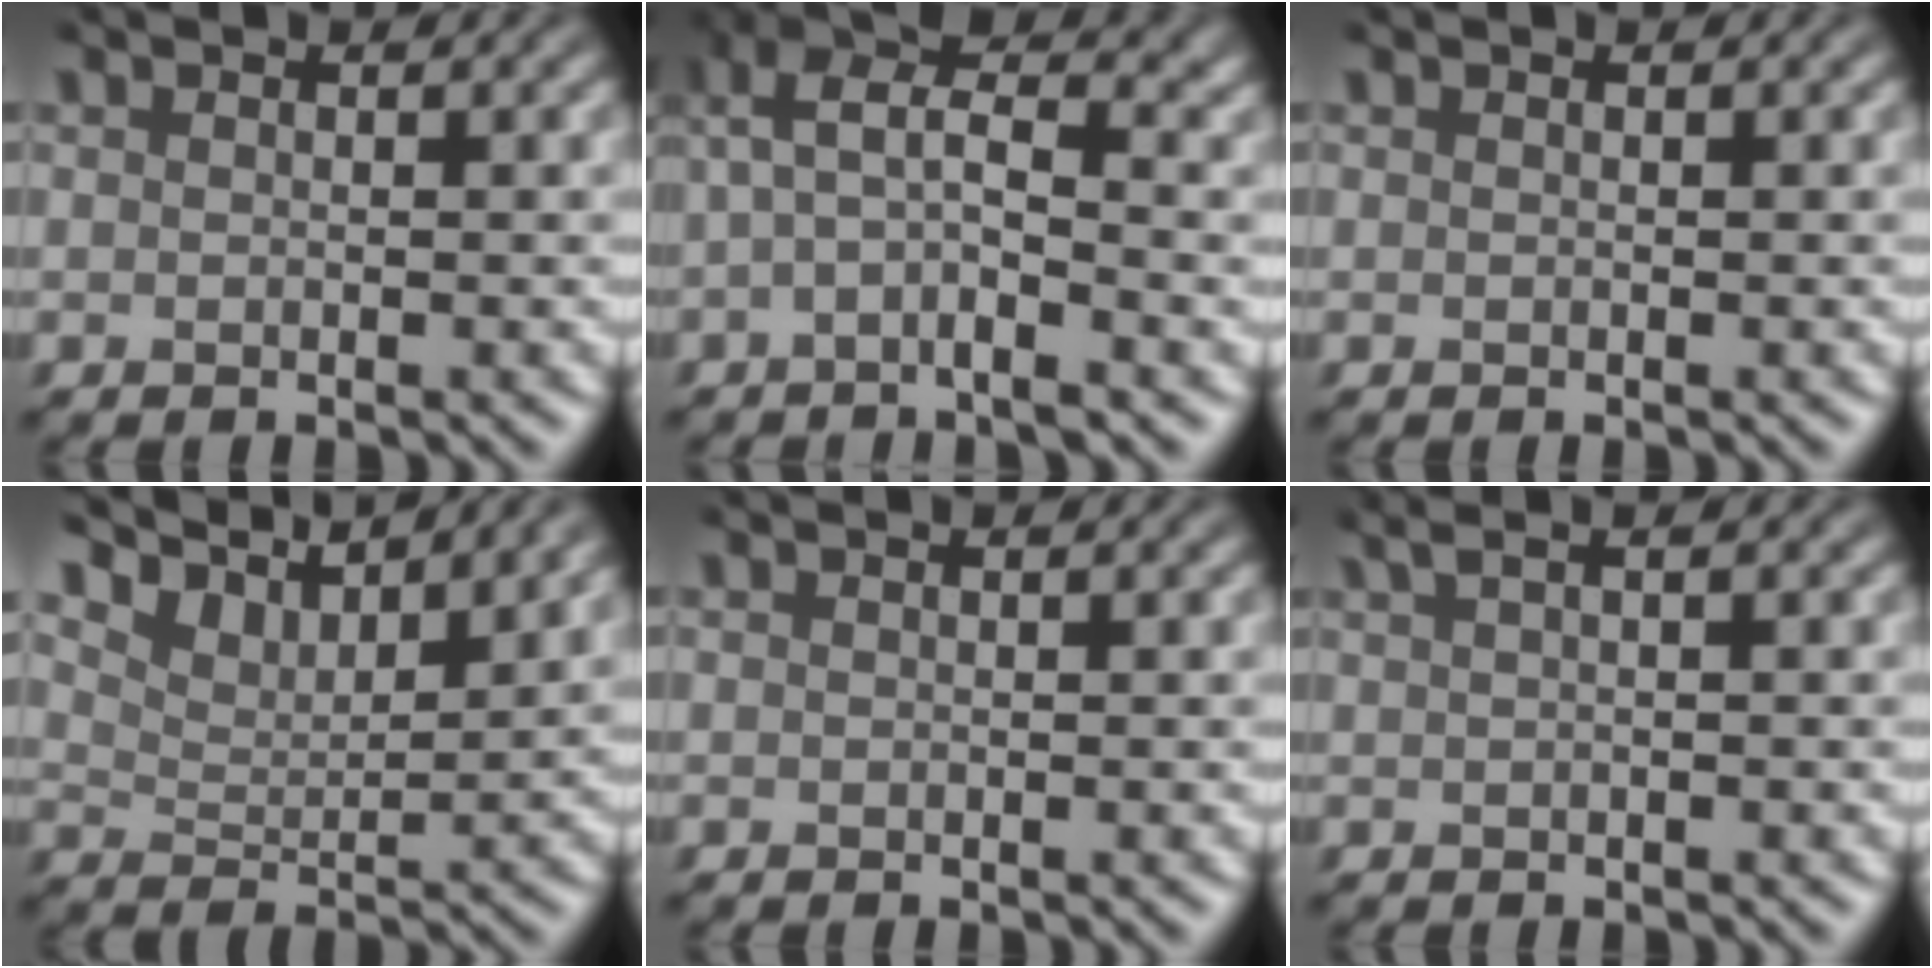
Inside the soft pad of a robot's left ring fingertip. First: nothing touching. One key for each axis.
{"total": 5.3, "fx": 0.3, "fy": 2.1, "fz": 4.8, "tx": -0.092, "ty": 0.014, "tz": -0.004}
{"total": 0.0}
{"total": 6.4, "fx": 6.0, "fy": 1.2, "fz": 2.0, "tx": -0.054, "ty": 0.004, "tz": 0.093}
{"total": 0.0}
{"total": 2.7, "fx": 1.2, "fy": 1.2, "fz": 2.1, "tx": -0.025, "ty": 0.007, "tz": 0.001}